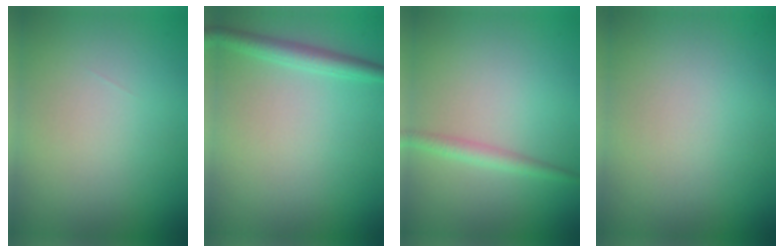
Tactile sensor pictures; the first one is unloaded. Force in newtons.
{"total": 2.3, "press": 2.3, "slide": 0.1}
{"total": 1.7, "press": 1.7, "slide": 0.0}
{"total": 0.0}